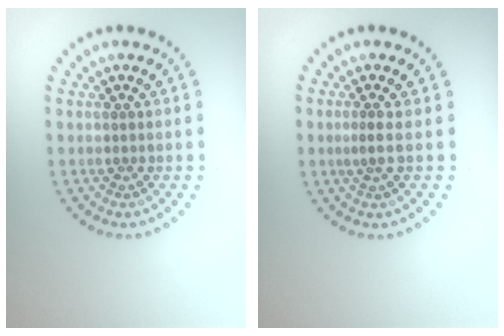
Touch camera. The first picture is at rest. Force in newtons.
{"total": 1.2, "press": 0.6, "slide": 1.0}